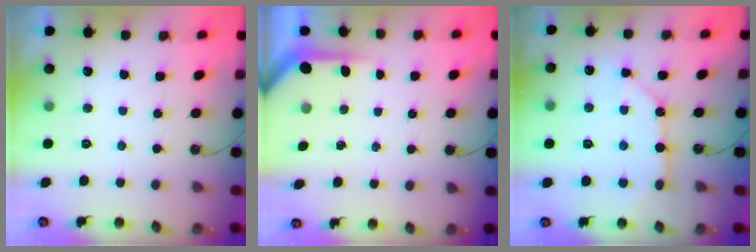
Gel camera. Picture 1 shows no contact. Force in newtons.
{"total": 3.9, "press": 3.9, "slide": 0.3}
{"total": 12.8, "press": 12.7, "slide": 1.5}